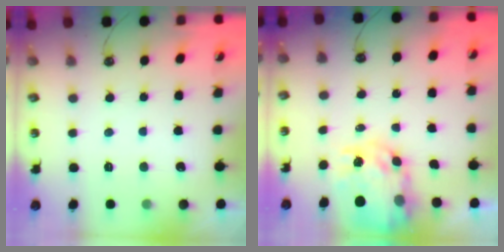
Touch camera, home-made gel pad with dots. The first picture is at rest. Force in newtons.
{"total": 9.7, "press": 9.6, "slide": 0.9}